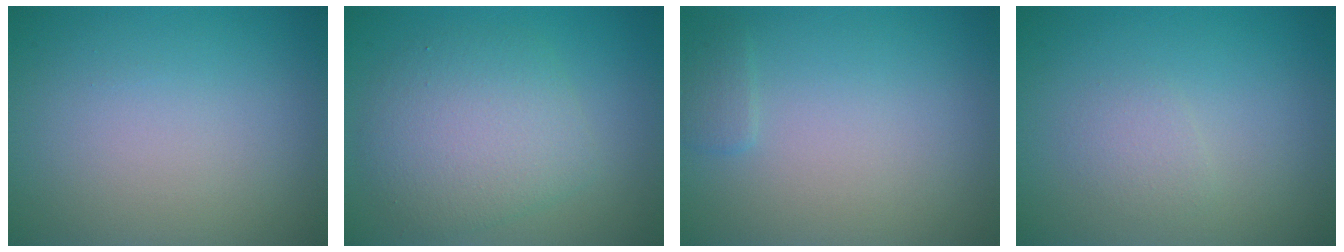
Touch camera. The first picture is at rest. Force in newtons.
{"total": 5.2, "press": 5.2, "slide": 0.1}
{"total": 0.9, "press": 0.9, "slide": 0.1}
{"total": 1.3, "press": 1.3, "slide": 0.2}